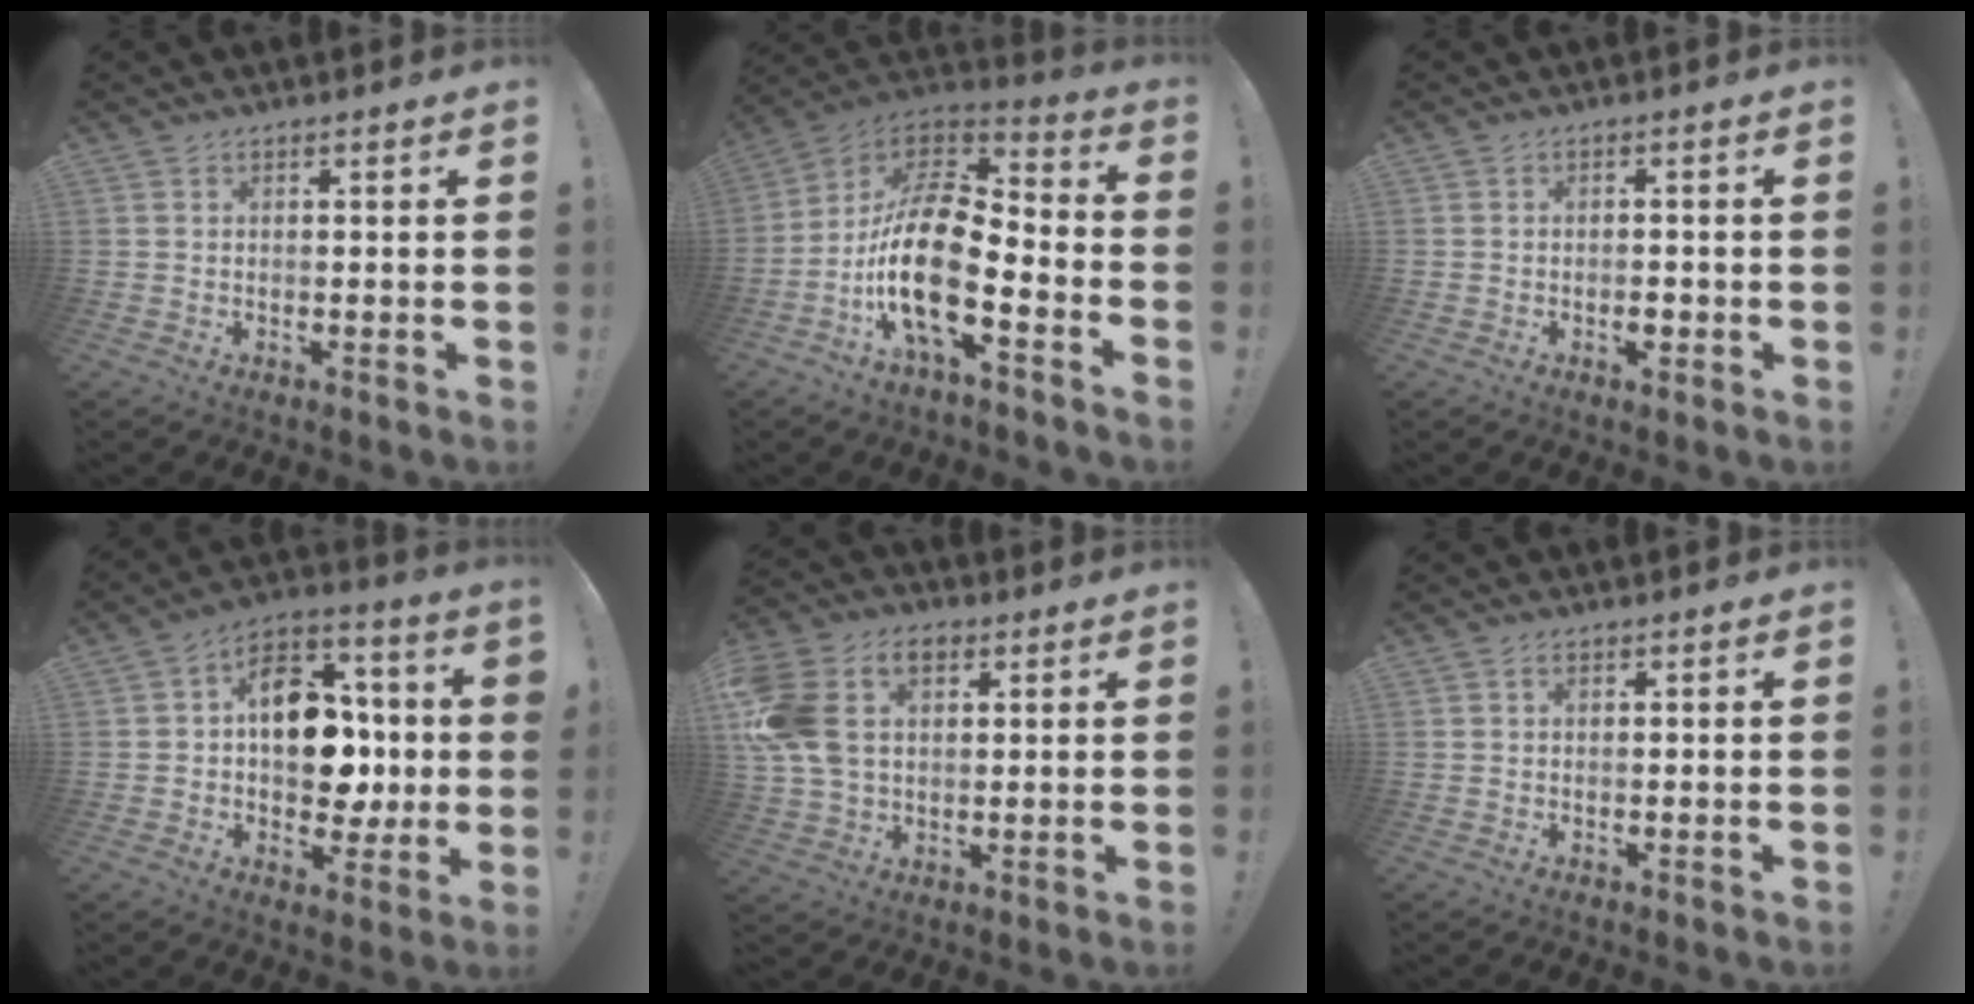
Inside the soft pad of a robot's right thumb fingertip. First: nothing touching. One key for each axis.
{"total": 20.7, "fx": -6.0, "fy": 8.7, "fz": 17.8, "tx": -0.372, "ty": 0.028, "tz": -0.102}
{"total": 2.5, "fx": -1.4, "fy": 1.2, "fz": 1.7, "tx": -0.025, "ty": 0.006, "tz": -0.023}
{"total": 16.8, "fx": 0.7, "fy": 12.1, "fz": 11.6, "tx": -0.182, "ty": 0.015, "tz": 0.023}
{"total": 15.8, "fx": 5.2, "fy": 10.9, "fz": 10.2, "tx": -0.191, "ty": -0.013, "tz": 0.098}
{"total": 0.9, "fx": 0.4, "fy": 0.6, "fz": 0.4, "tx": -0.003, "ty": 0.000, "tz": 0.006}